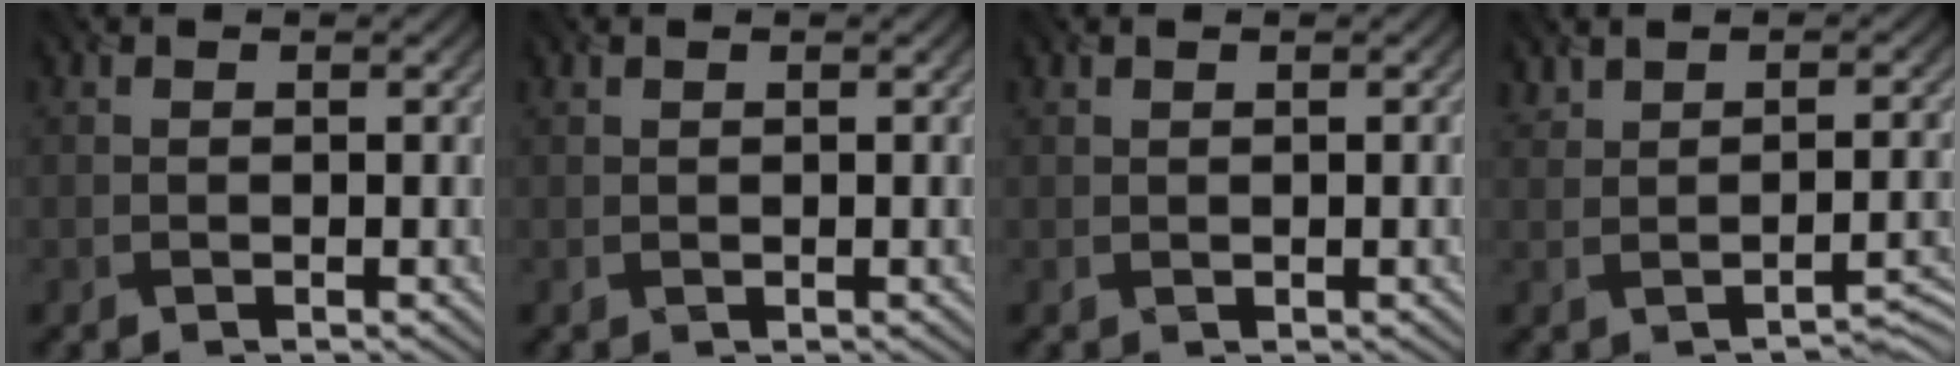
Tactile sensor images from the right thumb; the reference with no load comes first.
{"total": 0.0}
{"total": 0.7, "force": [0.1, 0.4, 0.6], "torque": [-0.006, -0.001, 0.005]}
{"total": 1.7, "force": [-0.1, 0.6, 1.6], "torque": [-0.030, 0.005, 0.001]}